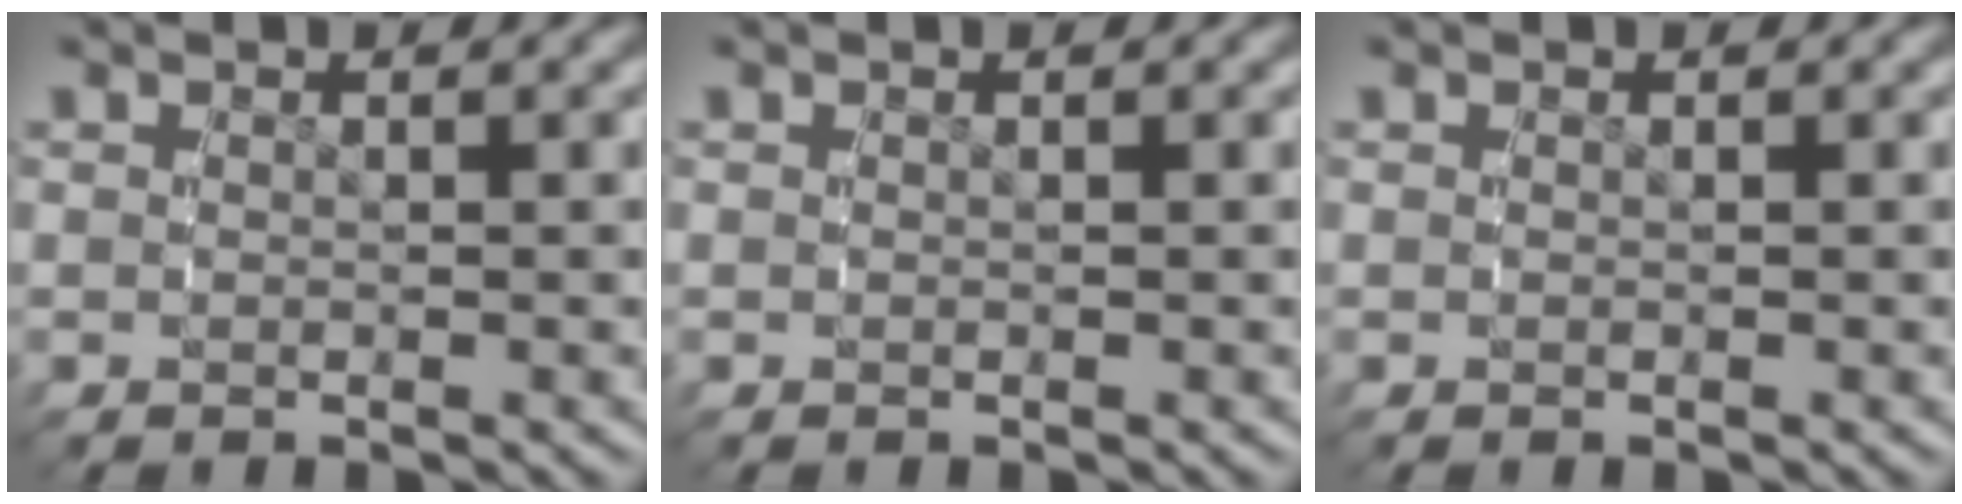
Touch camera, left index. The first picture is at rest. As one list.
[{"total": 0.0}, {"total": 0.0}]